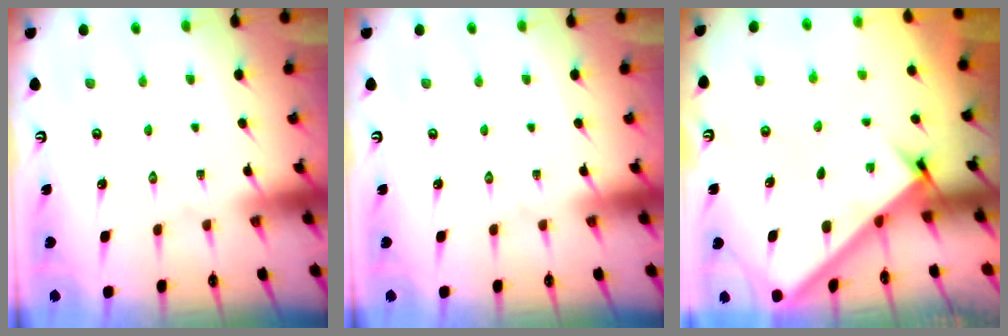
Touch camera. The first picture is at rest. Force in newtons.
{"total": 0.0}
{"total": 2.6, "press": 2.6, "slide": 0.3}